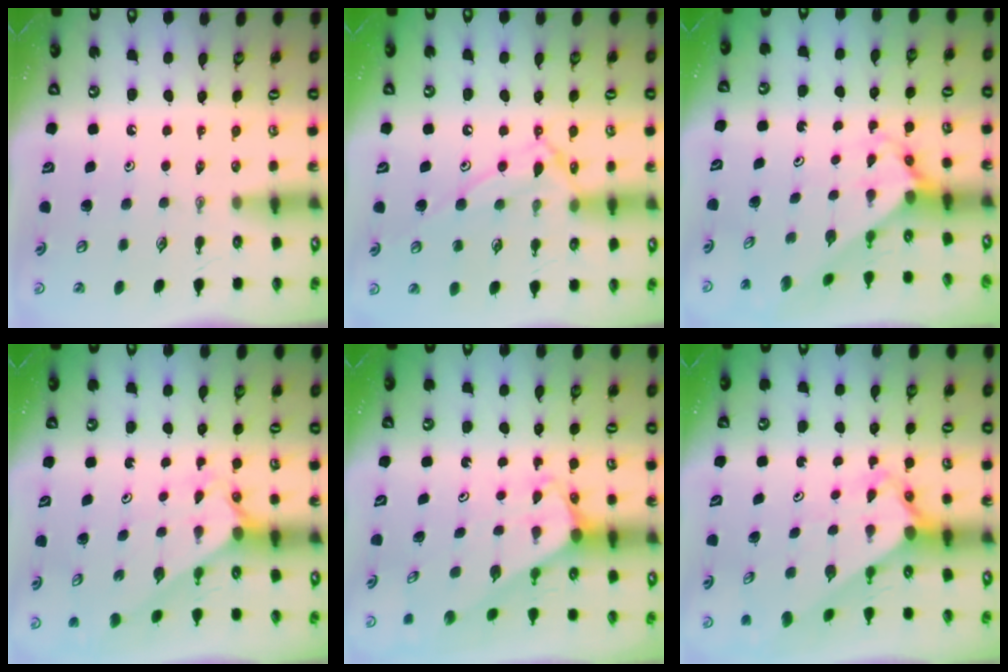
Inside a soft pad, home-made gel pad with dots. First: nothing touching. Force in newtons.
{"total": 12.1, "press": 12.1, "slide": 0.7}
{"total": 3.4, "press": 3.4, "slide": 0.3}
{"total": 1.5, "press": 1.5, "slide": 0.1}
{"total": 1.9, "press": 1.9, "slide": 0.1}
{"total": 2.8, "press": 2.8, "slide": 0.1}